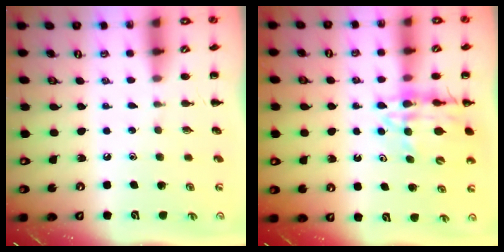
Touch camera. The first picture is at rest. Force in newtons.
{"total": 13.5, "press": 13.1, "slide": 3.4}